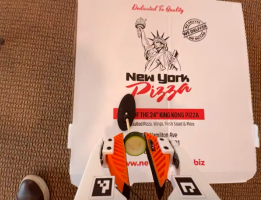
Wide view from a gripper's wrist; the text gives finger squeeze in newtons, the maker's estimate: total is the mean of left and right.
{"total": 7.0, "left": 7.0, "right": 7.0}